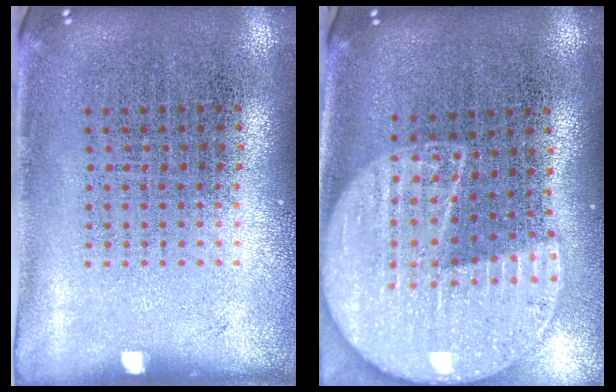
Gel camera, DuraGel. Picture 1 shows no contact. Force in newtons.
{"total": 2.3, "press": 2.0, "slide": 1.1}